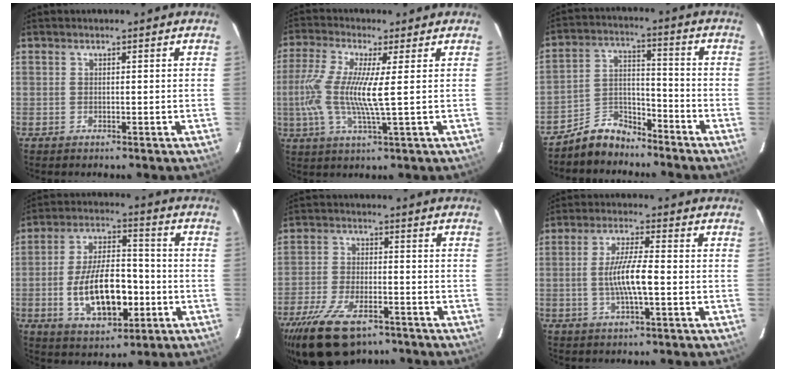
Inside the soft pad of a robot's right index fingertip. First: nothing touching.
{"total": 10.9, "force": [0.1, 0.5, 10.9], "torque": [-0.220, -0.007, -0.001]}
{"total": 7.8, "force": [-6.7, 3.6, 1.7], "torque": [-0.042, 0.034, -0.124]}
{"total": 15.3, "force": [-3.9, 7.3, 12.8], "torque": [-0.246, 0.005, -0.051]}
{"total": 15.3, "force": [-10.3, 6.9, 8.9], "torque": [-0.203, -0.027, -0.182]}
{"total": 7.4, "force": [-1.2, 0.8, 7.2], "torque": [-0.135, -0.002, -0.023]}